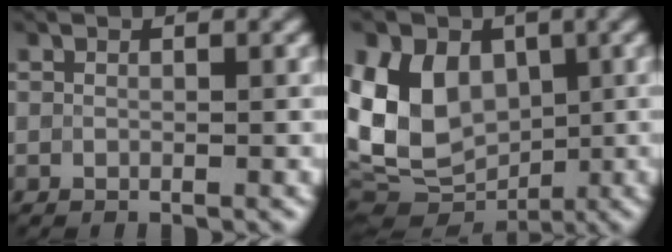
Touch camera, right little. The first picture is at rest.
{"total": 9.9, "force": [0.3, 7.6, 6.4], "torque": [-0.118, 0.001, -0.002]}